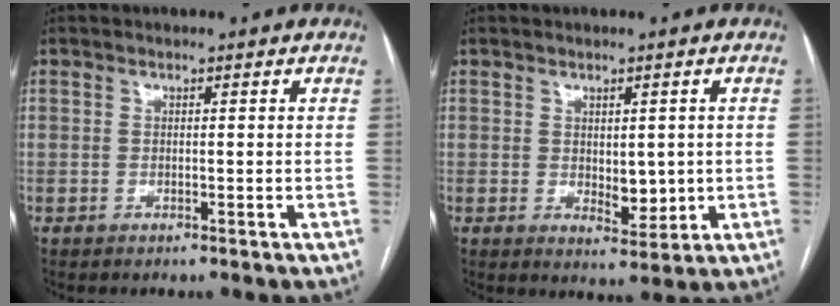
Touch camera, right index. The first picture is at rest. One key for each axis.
{"total": 4.6, "fx": 0.0, "fy": 2.3, "fz": 4.0, "tx": -0.055, "ty": -0.006, "tz": 0.010}